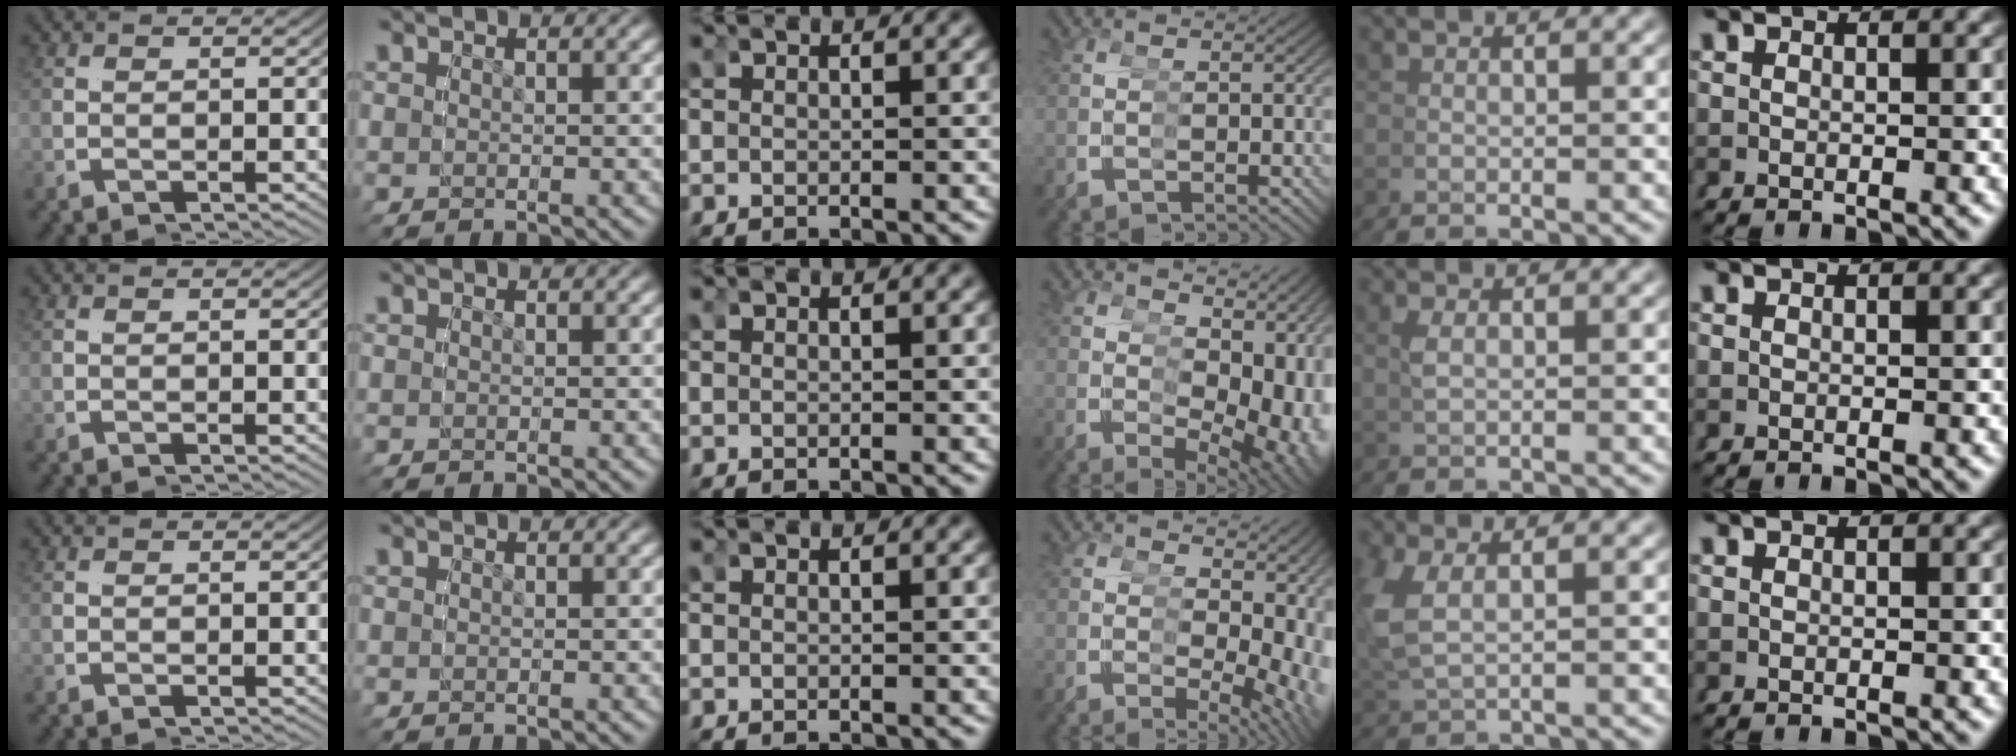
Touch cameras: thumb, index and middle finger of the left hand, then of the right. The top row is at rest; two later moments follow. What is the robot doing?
{"motion": "grasp_and_lifting", "object": "legos"}